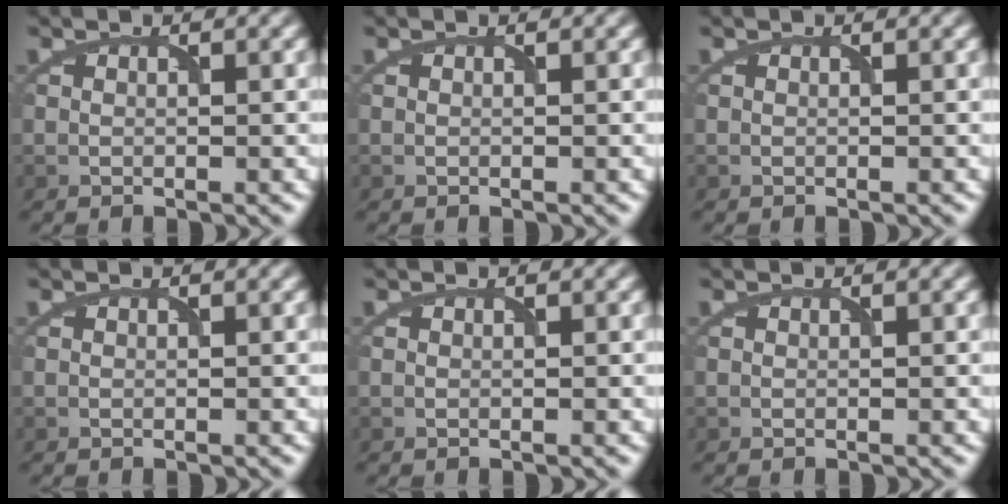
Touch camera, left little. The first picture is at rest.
{"total": 0.0}
{"total": 0.0}
{"total": 0.0}
{"total": 0.0}
{"total": 0.0}